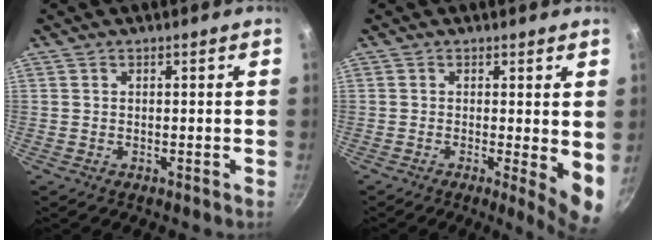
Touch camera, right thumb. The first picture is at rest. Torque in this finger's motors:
{"motor_torque": [-0.10, 0.87, 0.13, -0.11, 0.16]}